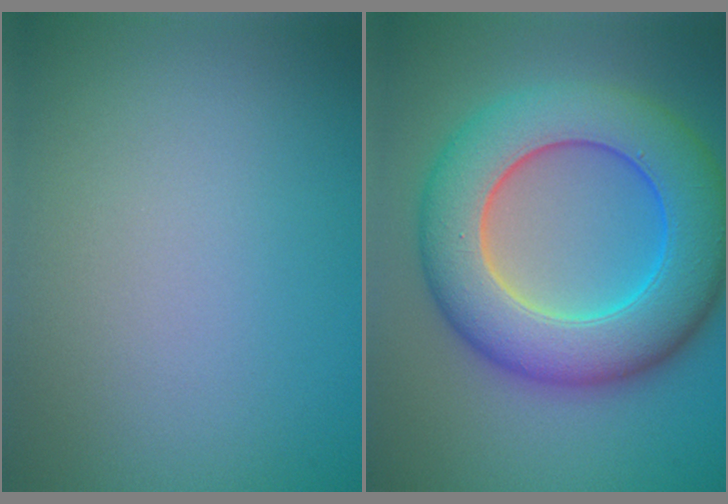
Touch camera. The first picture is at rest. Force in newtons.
{"total": 10.9, "press": 10.8, "slide": 0.6}